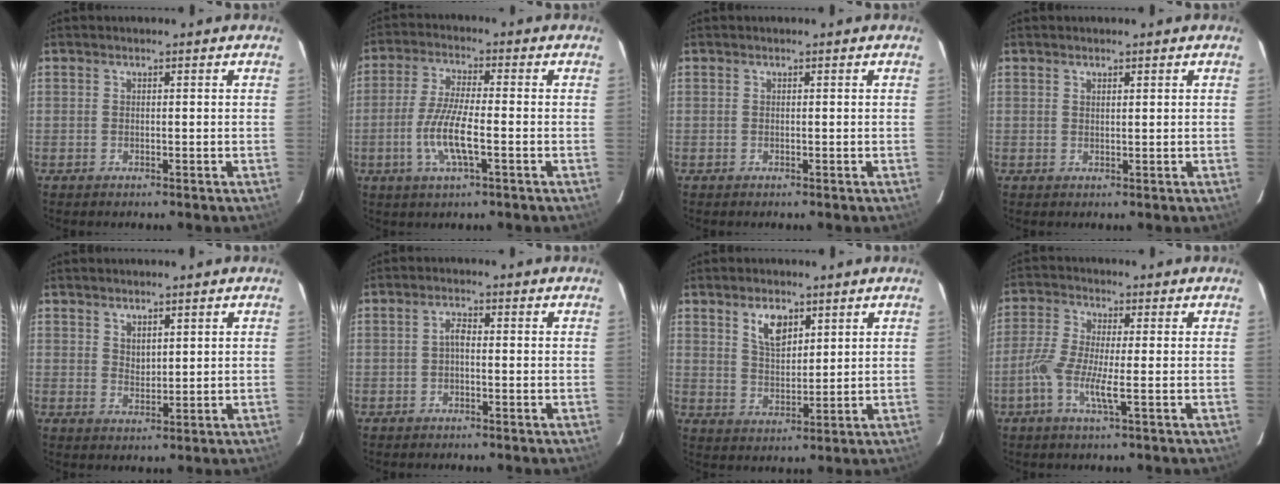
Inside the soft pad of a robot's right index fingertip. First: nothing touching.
{"total": 9.1, "force": [-2.7, 1.7, 8.5], "torque": [-0.174, -0.006, -0.053]}
{"total": 0.0}
{"total": 0.9, "force": [0.7, 0.2, 0.5], "torque": [-0.008, 0.001, 0.013]}
{"total": 2.8, "force": [2.1, 1.4, 1.3], "torque": [-0.017, -0.002, 0.038]}
{"total": 1.6, "force": [-0.4, 0.7, 1.4], "torque": [-0.027, 0.008, -0.010]}
{"total": 6.3, "force": [3.6, 3.1, 4.1], "torque": [-0.071, 0.004, 0.070]}
{"total": 6.3, "force": [-2.0, 0.6, 5.9], "torque": [-0.132, -0.005, -0.044]}